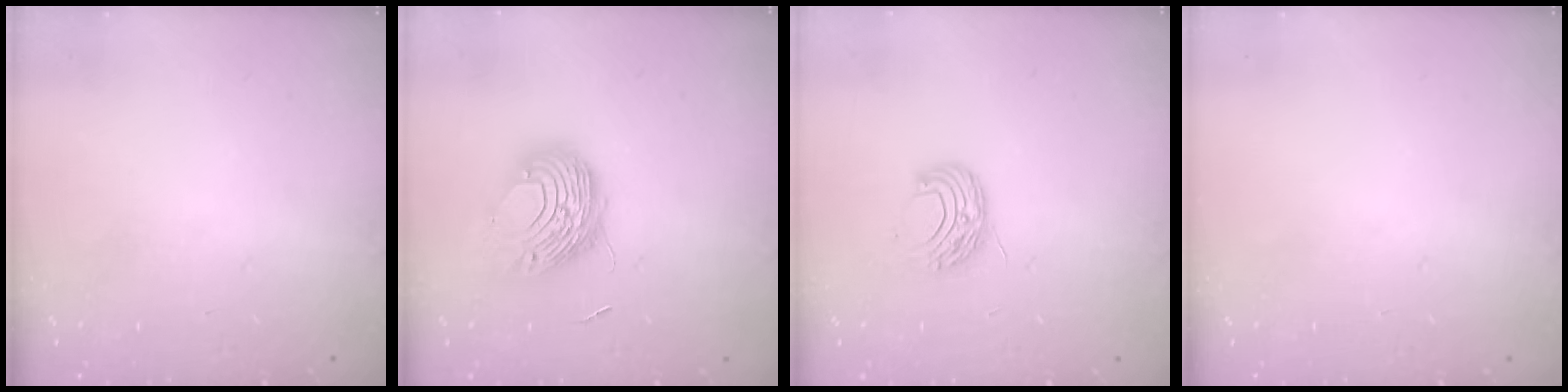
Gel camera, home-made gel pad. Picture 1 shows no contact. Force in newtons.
{"total": 9.8, "press": 9.7, "slide": 1.2}
{"total": 7.5, "press": 7.4, "slide": 0.6}
{"total": 0.0}